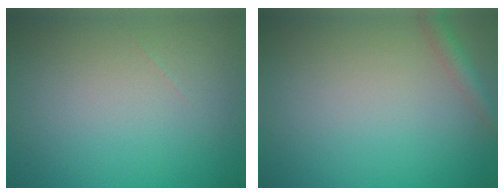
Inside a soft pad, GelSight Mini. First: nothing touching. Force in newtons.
{"total": 1.8, "press": 1.8, "slide": 0.1}